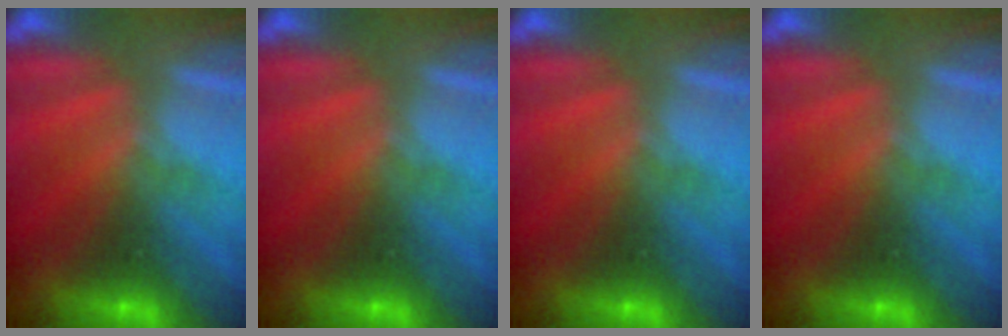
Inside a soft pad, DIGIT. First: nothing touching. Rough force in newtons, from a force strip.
{"total": 0.0}
{"total": 0.0}
{"total": 0.0}